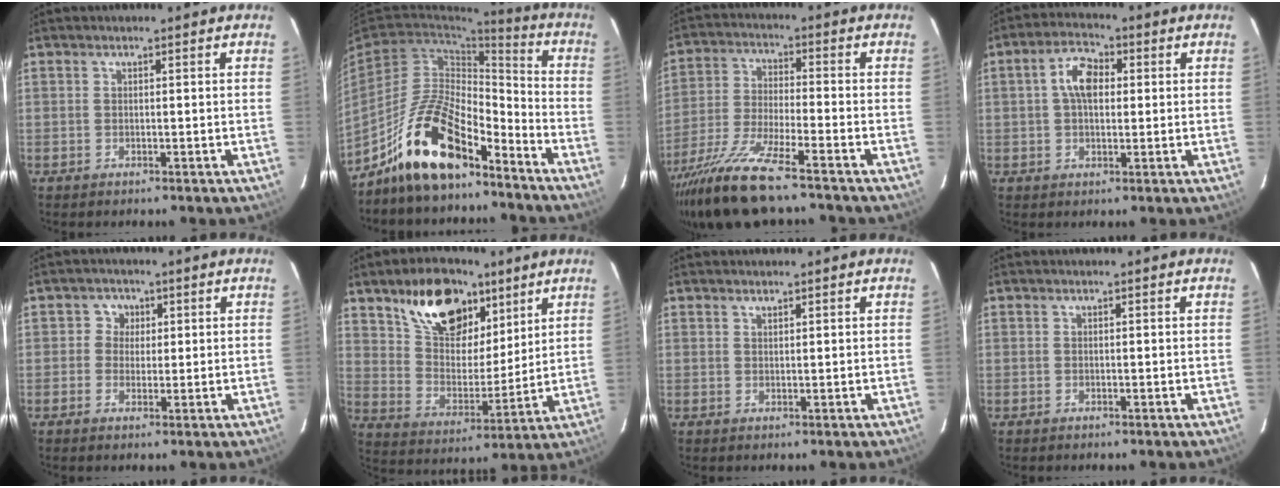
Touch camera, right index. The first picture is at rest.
{"total": 16.7, "force": [-11.9, 6.1, 9.9], "torque": [-0.192, 0.016, -0.214]}
{"total": 13.6, "force": [-10.7, 1.3, 8.3], "torque": [-0.175, -0.029, -0.202]}
{"total": 6.5, "force": [1.0, 3.9, 5.0], "torque": [-0.093, 0.021, 0.018]}
{"total": 3.2, "force": [0.4, 3.1, 0.0], "torque": [0.011, 0.014, 0.001]}
{"total": 17.8, "force": [10.8, 9.5, 10.4], "torque": [-0.188, 0.032, 0.199]}
{"total": 0.8, "force": [0.7, 0.2, 0.2], "torque": [-0.004, 0.001, 0.014]}
{"total": 0.0}